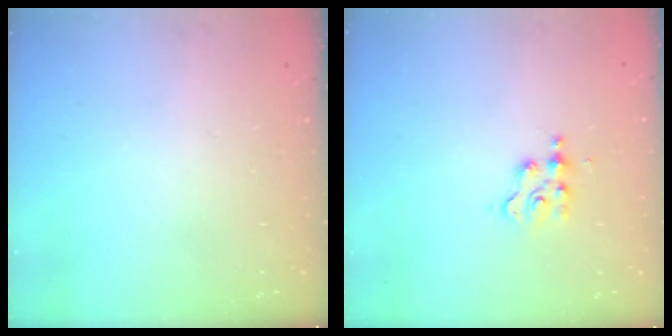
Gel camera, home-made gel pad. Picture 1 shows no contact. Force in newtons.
{"total": 2.6, "press": 2.6, "slide": 0.3}